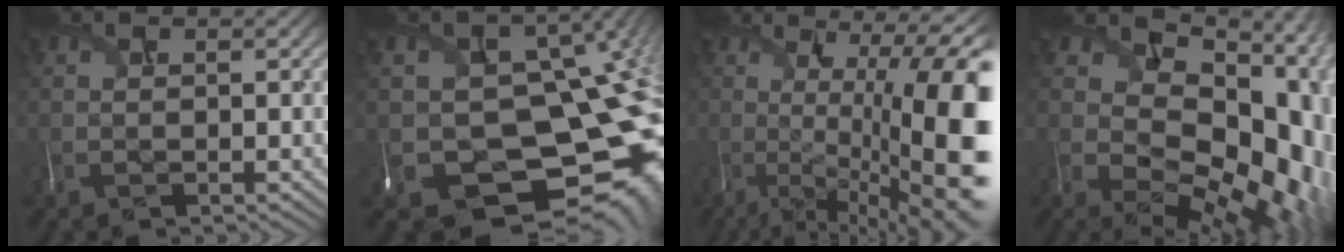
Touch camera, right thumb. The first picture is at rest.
{"total": 15.3, "force": [-5.2, 11.3, 8.8], "torque": [-0.122, -0.013, -0.027]}
{"total": 14.5, "force": [-1.5, 5.0, 13.5], "torque": [-0.203, -0.013, -0.010]}
{"total": 14.2, "force": [1.3, 9.8, 10.2], "torque": [-0.149, -0.041, 0.068]}